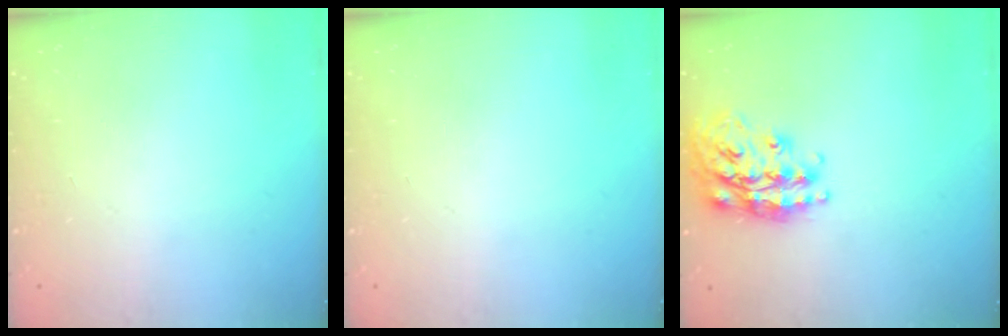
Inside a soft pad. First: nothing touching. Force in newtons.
{"total": 0.0}
{"total": 19.4, "press": 19.4, "slide": 1.4}